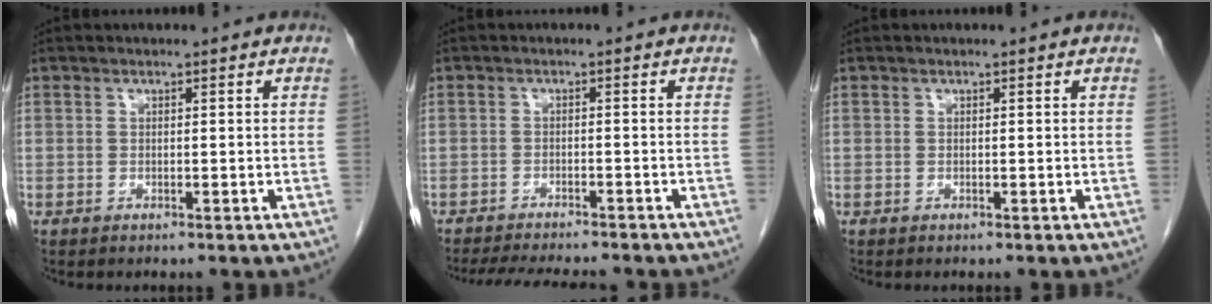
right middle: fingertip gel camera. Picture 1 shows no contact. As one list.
[{"total": 11.2, "force": [-10.1, 1.5, 4.5], "torque": [-0.069, -0.014, -0.136]}, {"total": 0.0}]